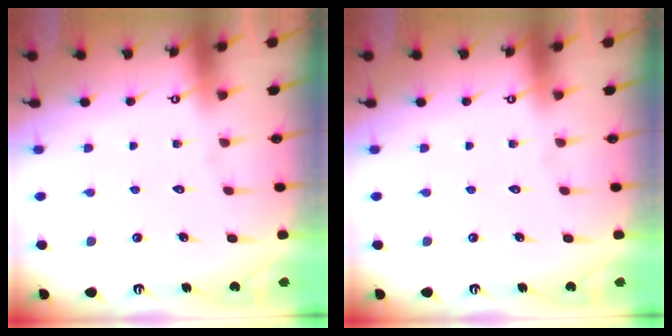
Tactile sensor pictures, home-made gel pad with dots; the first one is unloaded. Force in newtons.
{"total": 0.0}